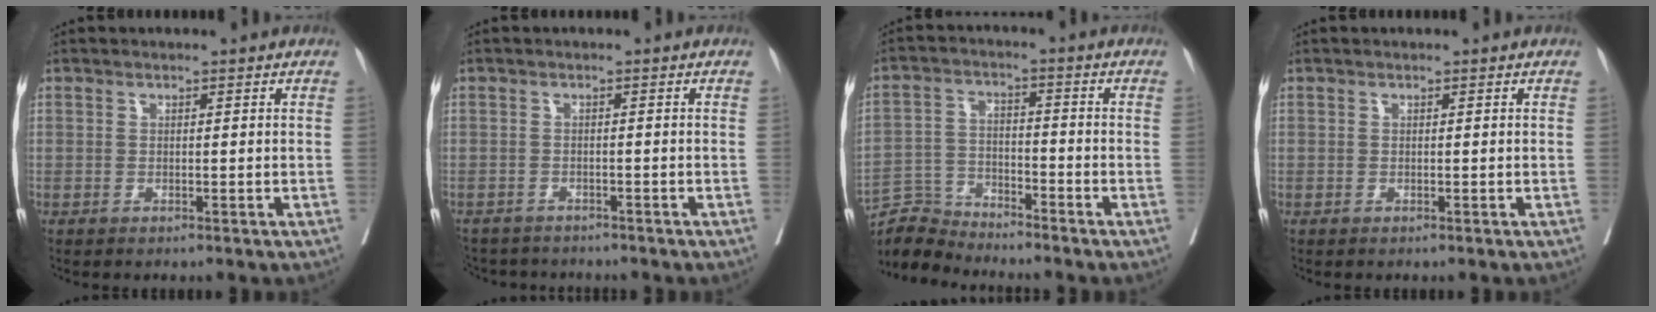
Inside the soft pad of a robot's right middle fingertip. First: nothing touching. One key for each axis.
{"total": 6.9, "fx": -6.4, "fy": 2.3, "fz": 1.2, "tx": -0.027, "ty": -0.004, "tz": -0.091}
{"total": 6.4, "fx": -6.3, "fy": 0.2, "fz": -1.1, "tx": 0.013, "ty": 0.002, "tz": -0.123}
{"total": 0.0}